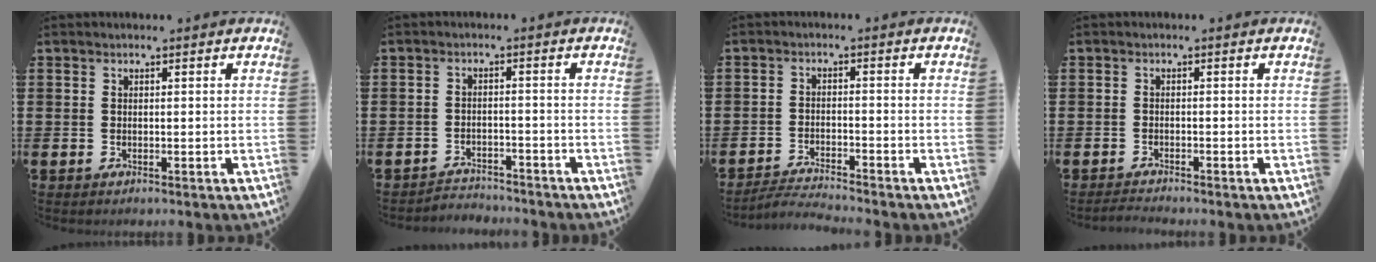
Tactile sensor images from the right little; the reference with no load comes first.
{"total": 2.3, "force": [-2.3, 0.3, -0.2], "torque": [-0.005, 0.003, -0.052]}
{"total": 2.6, "force": [-2.5, -0.1, 0.2], "torque": [-0.005, 0.004, -0.054]}
{"total": 0.9, "force": [-0.9, 0.0, 0.2], "torque": [-0.006, 0.000, -0.018]}